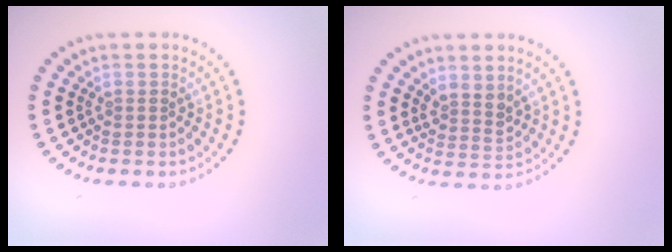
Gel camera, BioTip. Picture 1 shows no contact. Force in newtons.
{"total": 2.2, "press": 1.7, "slide": 1.3}